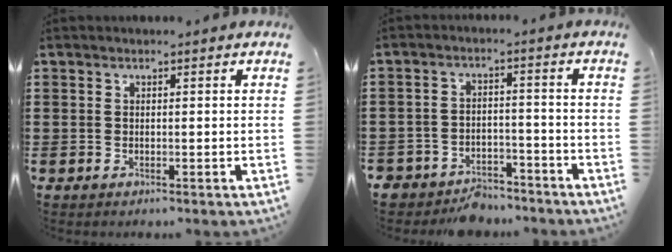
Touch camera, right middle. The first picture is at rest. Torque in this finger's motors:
{"motor_torque": [1.21, -0.93, 0.22, 0.04]}